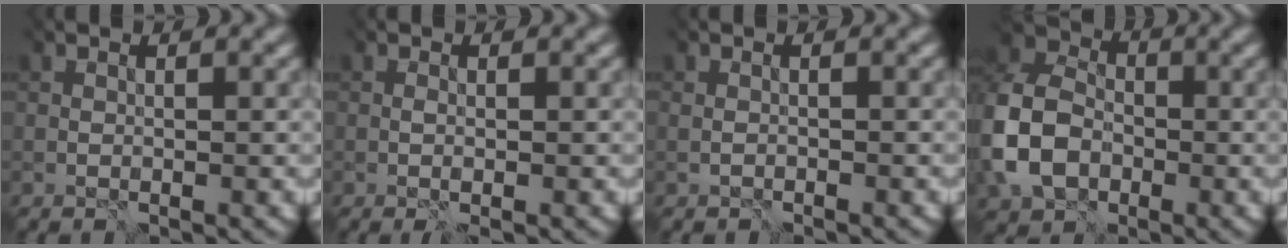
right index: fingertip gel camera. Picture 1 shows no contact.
{"total": 1.5, "force": [-1.3, 0.2, 0.8], "torque": [-0.008, 0.005, -0.014]}
{"total": 0.6, "force": [-0.4, 0.4, 0.1], "torque": [-0.008, 0.007, -0.001]}
{"total": 8.6, "force": [-4.2, 5.9, 4.7], "torque": [-0.120, -0.001, -0.062]}